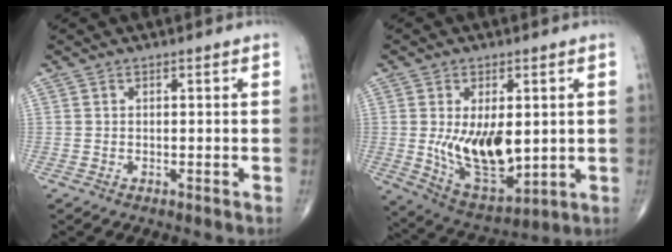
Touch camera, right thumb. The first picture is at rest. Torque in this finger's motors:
{"motor_torque": [0.34, 0.35, 1.09, 0.44, 0.13]}